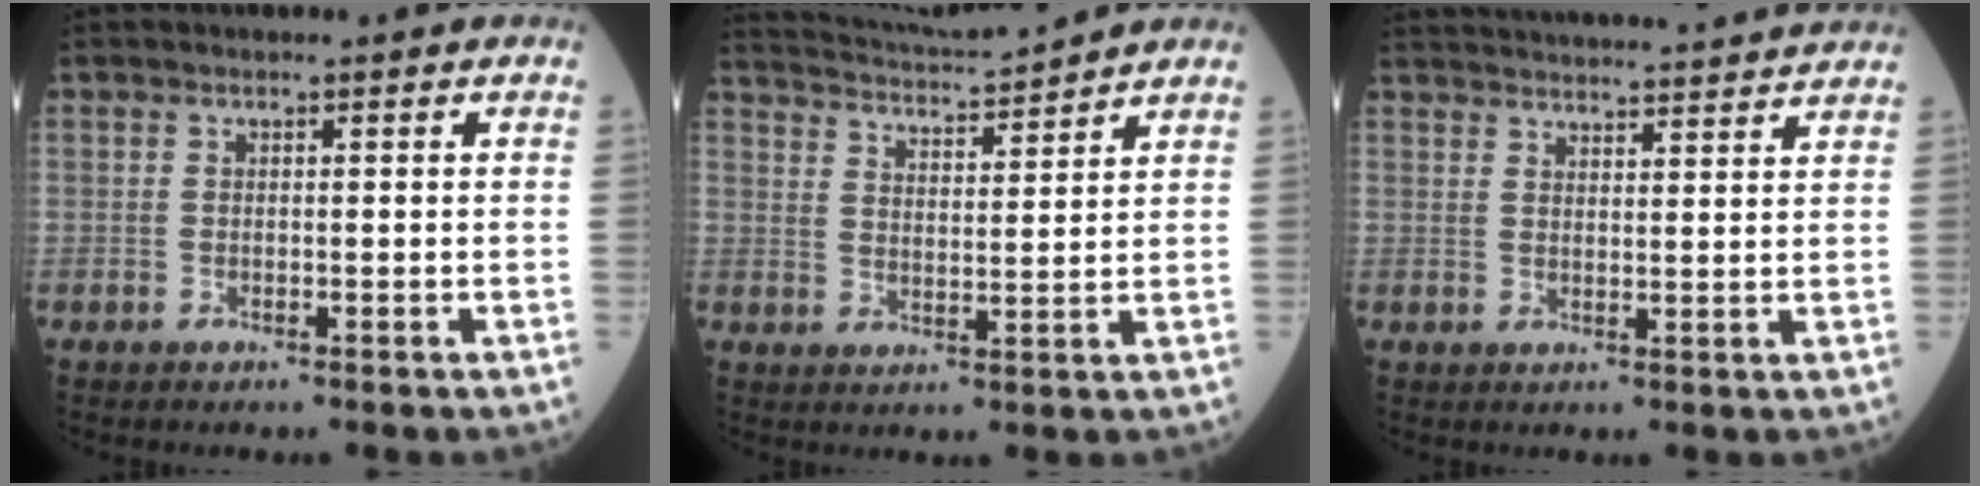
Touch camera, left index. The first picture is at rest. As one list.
[{"total": 11.7, "force": [11.3, -0.5, 3.0], "torque": [-0.063, 0.018, 0.179]}, {"total": 19.8, "force": [19.0, 0.6, 5.3], "torque": [-0.087, 0.008, 0.258]}]